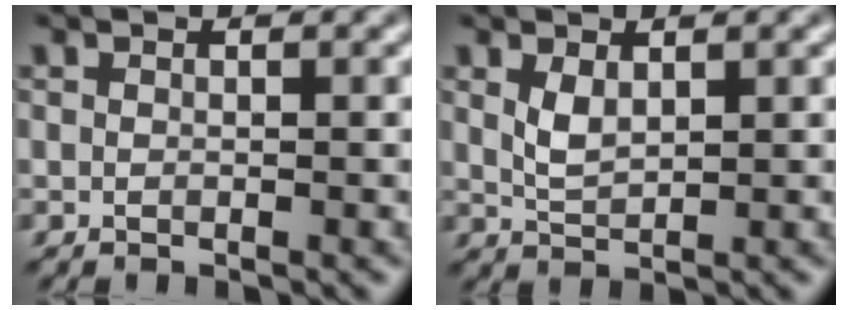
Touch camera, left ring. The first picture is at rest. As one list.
[{"total": 1.9, "force": [0.9, 0.9, 1.4], "torque": [-0.033, -0.003, 0.023]}]